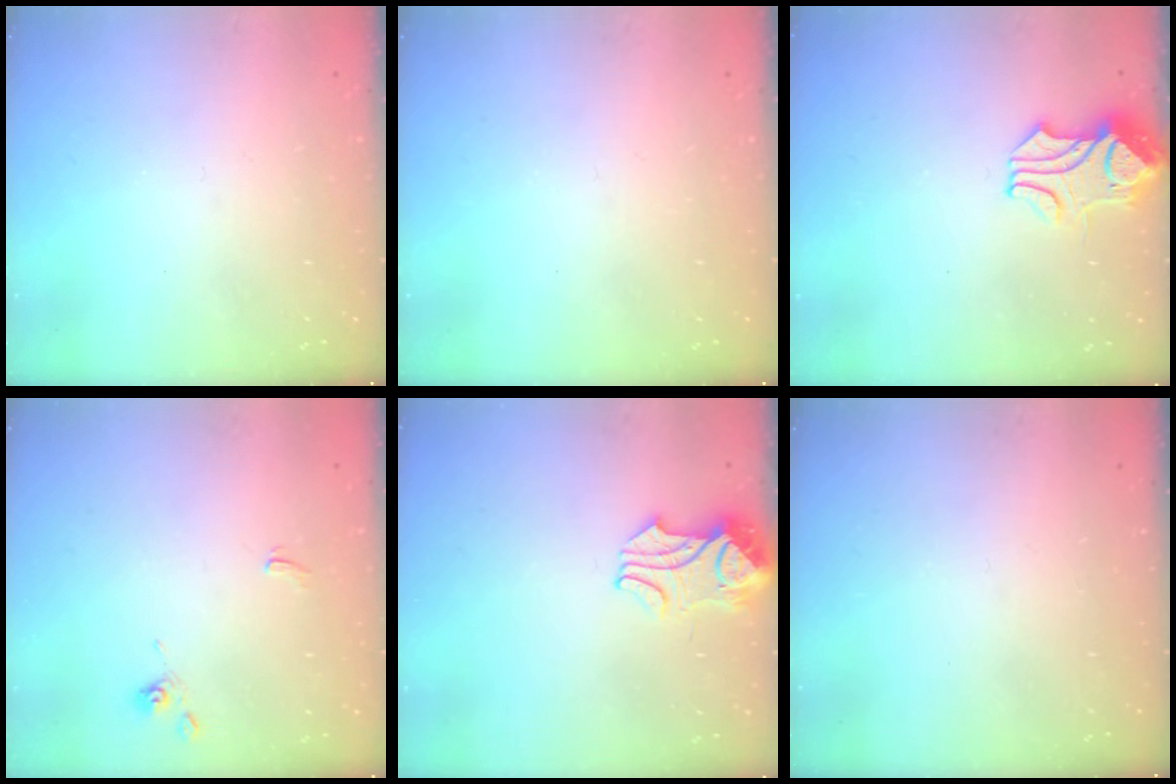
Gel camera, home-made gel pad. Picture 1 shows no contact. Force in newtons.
{"total": 0.0}
{"total": 1.1, "press": 0.6, "slide": 0.9}
{"total": 0.6, "press": 0.5, "slide": 0.3}
{"total": 2.3, "press": 2.2, "slide": 0.6}
{"total": 0.0}